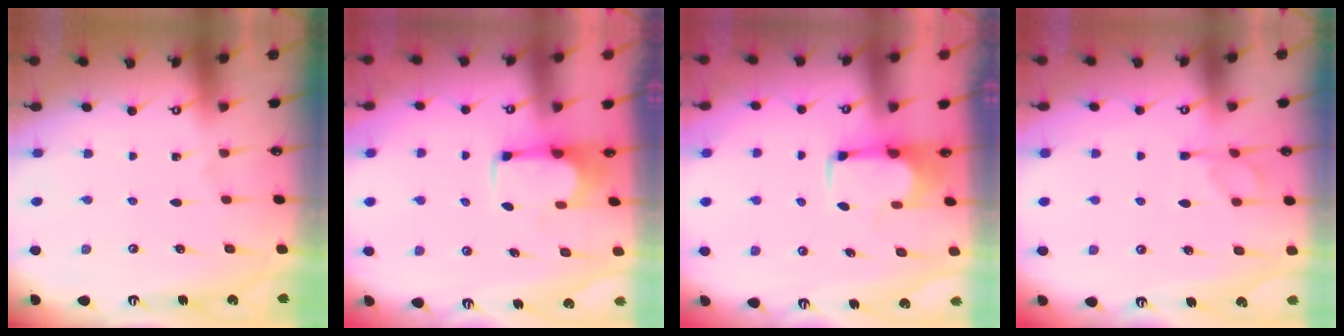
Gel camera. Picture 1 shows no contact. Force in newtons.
{"total": 1.7, "press": 1.5, "slide": 0.9}
{"total": 1.6, "press": 1.5, "slide": 0.6}
{"total": 2.1, "press": 1.7, "slide": 1.1}